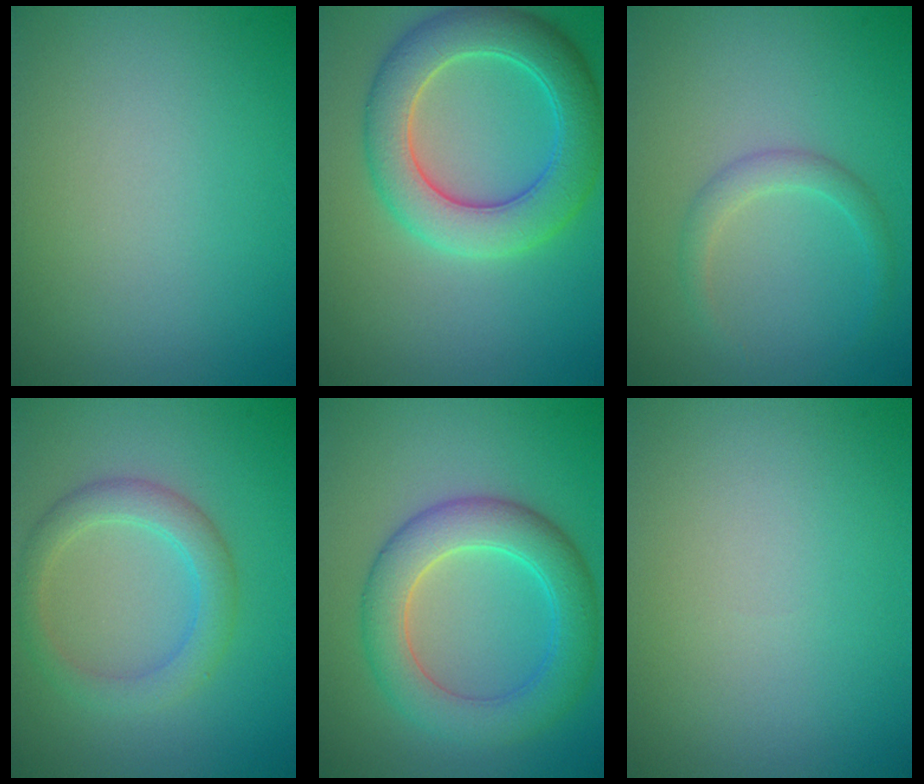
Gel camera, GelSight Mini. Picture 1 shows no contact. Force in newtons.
{"total": 6.9, "press": 6.9, "slide": 0.5}
{"total": 1.7, "press": 1.7, "slide": 0.1}
{"total": 3.2, "press": 3.2, "slide": 0.1}
{"total": 6.0, "press": 6.0, "slide": 0.1}
{"total": 0.0}